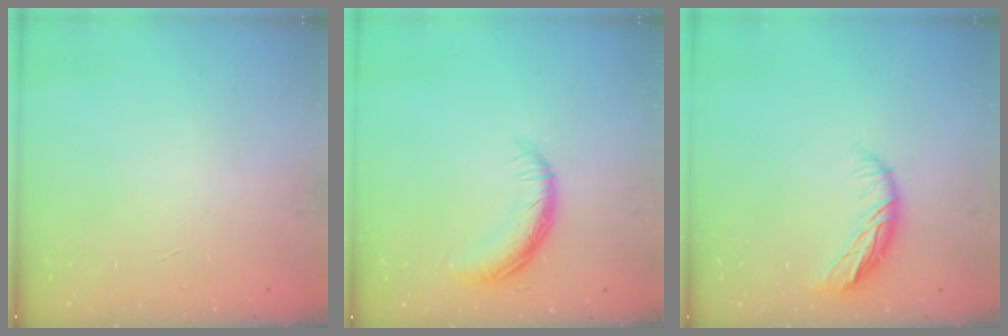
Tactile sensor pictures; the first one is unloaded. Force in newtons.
{"total": 11.2, "press": 11.1, "slide": 0.7}
{"total": 9.1, "press": 8.8, "slide": 2.0}